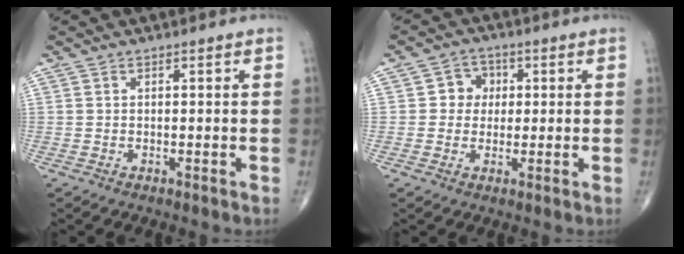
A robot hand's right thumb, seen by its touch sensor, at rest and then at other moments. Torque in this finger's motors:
{"motor_torque": [0.63, 0.53, 0.14, 0.06, -0.04]}